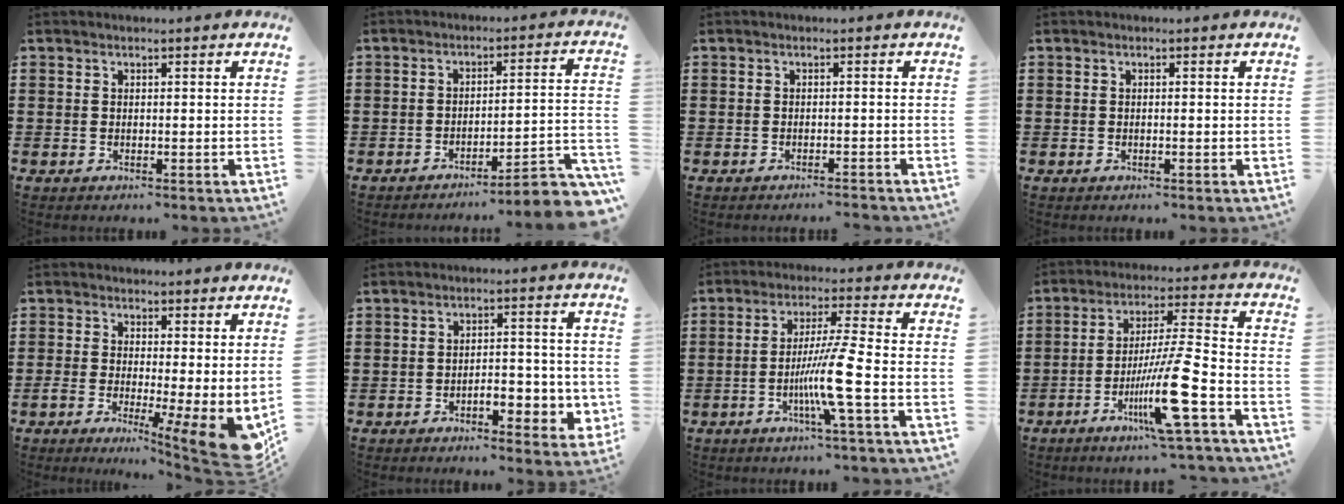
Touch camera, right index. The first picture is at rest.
{"total": 4.8, "force": [-3.9, 0.0, 2.8], "torque": [-0.048, -0.022, -0.079]}
{"total": 1.1, "force": [-1.0, -0.2, 0.3], "torque": [-0.008, -0.001, -0.020]}
{"total": 0.0}
{"total": 5.9, "force": [-1.3, 2.0, 5.4], "torque": [-0.073, -0.018, -0.014]}
{"total": 5.6, "force": [-2.2, 2.5, 4.4], "torque": [-0.058, 0.004, -0.042]}
{"total": 8.7, "force": [-2.9, -0.8, 8.1], "torque": [-0.159, -0.019, -0.061]}
{"total": 13.9, "force": [-6.9, 1.0, 12.1], "torque": [-0.232, -0.003, -0.125]}